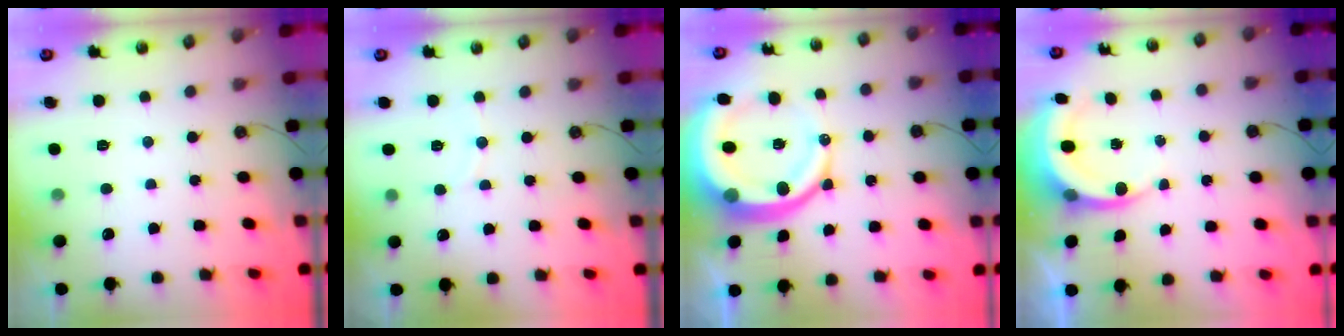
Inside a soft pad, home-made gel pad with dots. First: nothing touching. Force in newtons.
{"total": 3.5, "press": 3.4, "slide": 0.7}
{"total": 18.3, "press": 18.1, "slide": 2.3}
{"total": 4.3, "press": 4.3, "slide": 0.1}